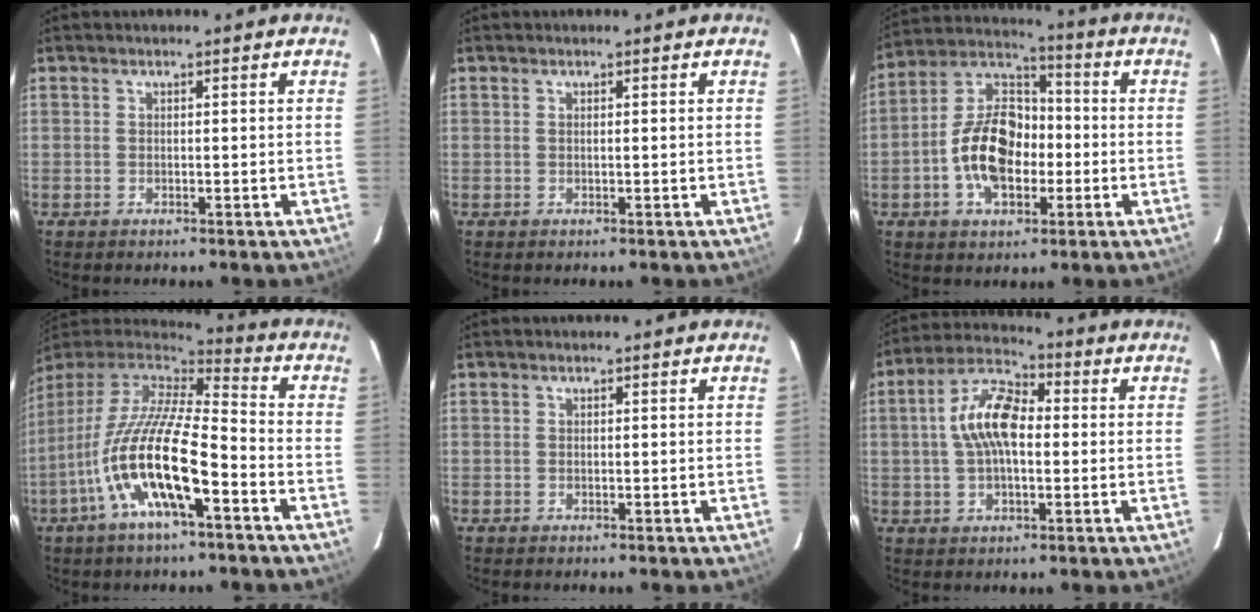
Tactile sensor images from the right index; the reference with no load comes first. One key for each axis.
{"total": 0.0}
{"total": 14.1, "fx": -3.6, "fy": 8.6, "fz": 10.6, "tx": -0.208, "ty": 0.021, "tz": -0.062}
{"total": 19.1, "fx": -7.7, "fy": 5.1, "fz": 16.8, "tx": -0.313, "ty": -0.028, "tz": -0.151}
{"total": 0.0}
{"total": 10.8, "fx": 0.6, "fy": 5.6, "fz": 9.2, "tx": -0.182, "ty": 0.024, "tz": 0.008}